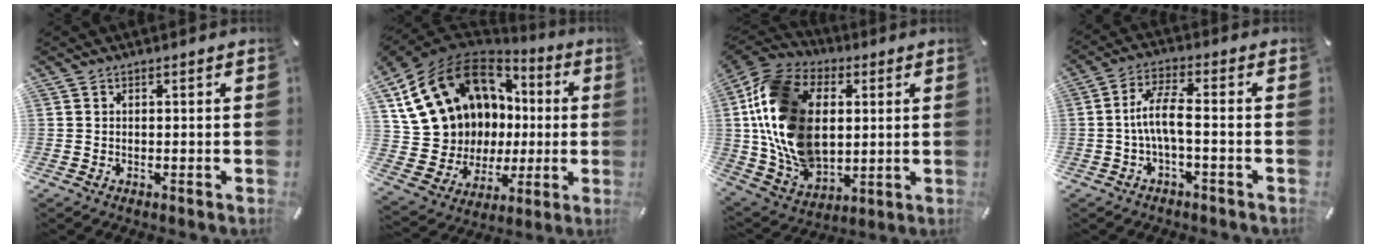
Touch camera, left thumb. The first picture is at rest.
{"total": 17.3, "force": [7.1, 13.8, 7.6], "torque": [-0.164, -0.058, 0.162]}
{"total": 21.1, "force": [3.2, 15.7, 13.7], "torque": [-0.311, -0.009, 0.058]}
{"total": 8.0, "force": [-1.4, 2.3, 7.6], "torque": [-0.149, 0.003, -0.027]}